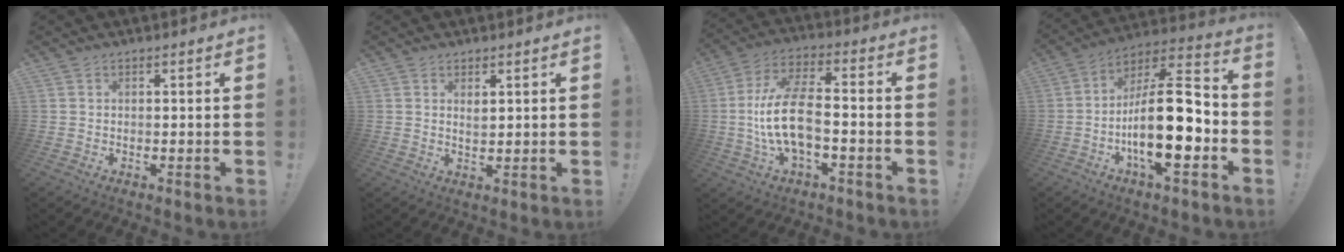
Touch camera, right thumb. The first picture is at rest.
{"total": 2.1, "force": [1.3, 0.9, 1.4], "torque": [-0.007, -0.010, 0.019]}
{"total": 14.7, "force": [-3.2, 6.5, 12.8], "torque": [-0.253, 0.013, -0.056]}
{"total": 20.9, "force": [-5.4, 7.0, 18.9], "torque": [-0.330, 0.016, -0.089]}